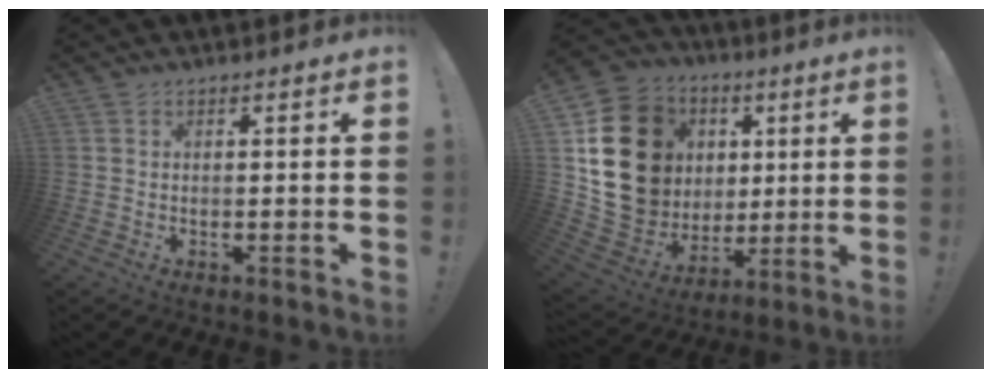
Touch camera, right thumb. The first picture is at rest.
{"total": 23.3, "force": [5.5, 19.7, 11.2], "torque": [-0.182, -0.012, 0.147]}